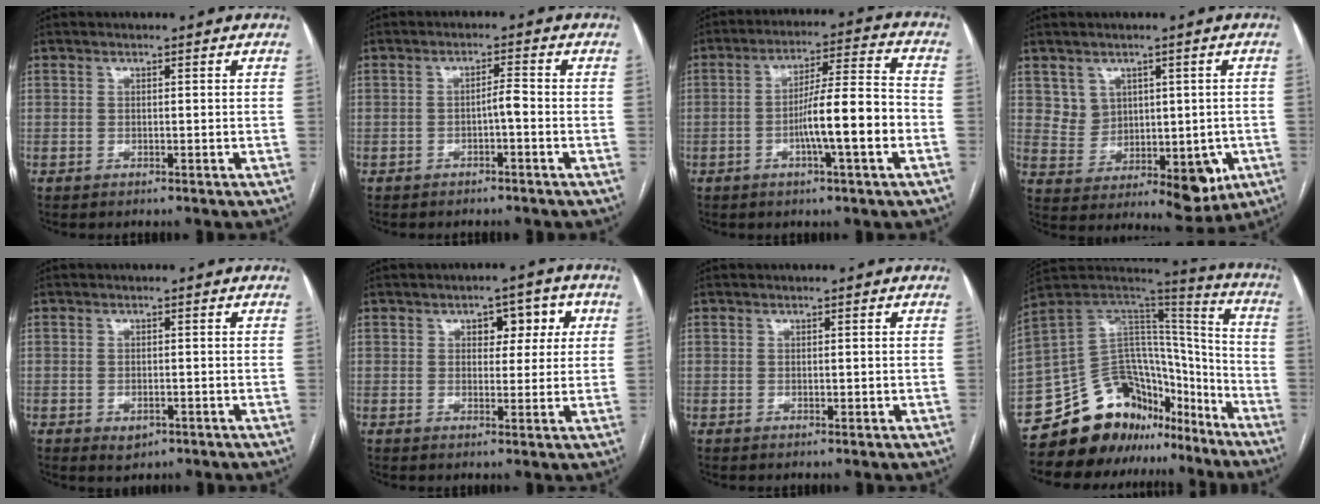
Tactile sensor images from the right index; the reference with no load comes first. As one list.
[{"total": 2.2, "force": [-1.0, 0.2, 1.9], "torque": [-0.026, 0.004, -0.018]}, {"total": 11.3, "force": [-3.2, 0.4, 10.8], "torque": [-0.178, 0.012, -0.054]}, {"total": 9.5, "force": [0.7, 7.9, 5.2], "torque": [-0.065, 0.022, 0.045]}, {"total": 2.3, "force": [-1.1, 1.5, 1.3], "torque": [-0.017, 0.000, -0.006]}, {"total": 5.4, "force": [1.8, 3.3, 4.0], "torque": [-0.039, 0.019, 0.023]}, {"total": 0.8, "force": [-0.1, 0.4, 0.6], "torque": [-0.009, 0.001, 0.001]}, {"total": 19.3, "force": [-14.6, 11.0, 6.2], "torque": [-0.097, 0.091, -0.231]}]